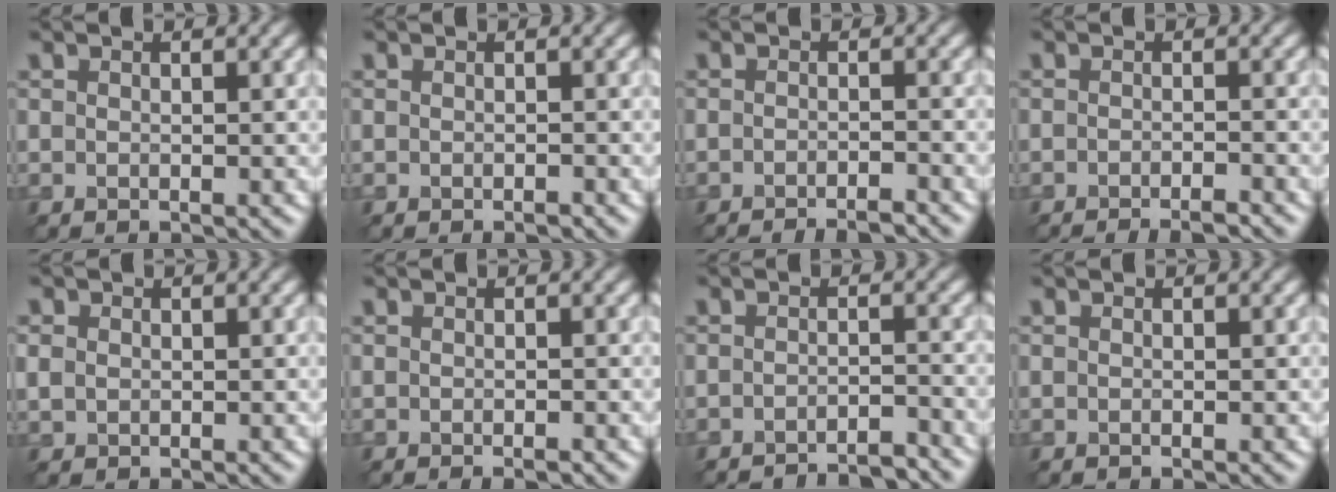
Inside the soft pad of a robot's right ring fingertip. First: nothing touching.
{"total": 0.6, "force": [-0.5, 0.1, 0.3], "torque": [-0.003, 0.000, -0.007]}
{"total": 3.4, "force": [-2.9, 0.4, 1.7], "torque": [-0.020, 0.002, -0.045]}
{"total": 3.1, "force": [-2.5, 0.5, 1.8], "torque": [-0.020, 0.000, -0.040]}
{"total": 1.2, "force": [0.2, 1.1, 0.5], "torque": [-0.011, 0.001, 0.004]}
{"total": 0.9, "force": [-0.6, 0.1, 0.6], "torque": [-0.009, -0.004, -0.009]}
{"total": 4.2, "force": [-4.0, 0.4, 1.3], "torque": [-0.011, 0.005, -0.056]}
{"total": 0.0}